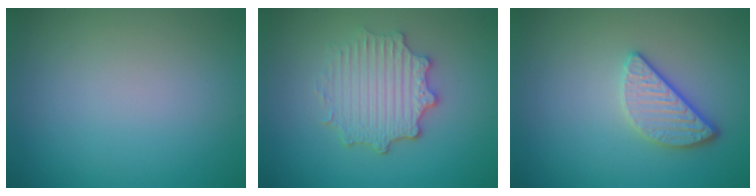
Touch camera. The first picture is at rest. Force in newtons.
{"total": 4.4, "press": 3.6, "slide": 2.6}
{"total": 3.2, "press": 2.7, "slide": 1.7}